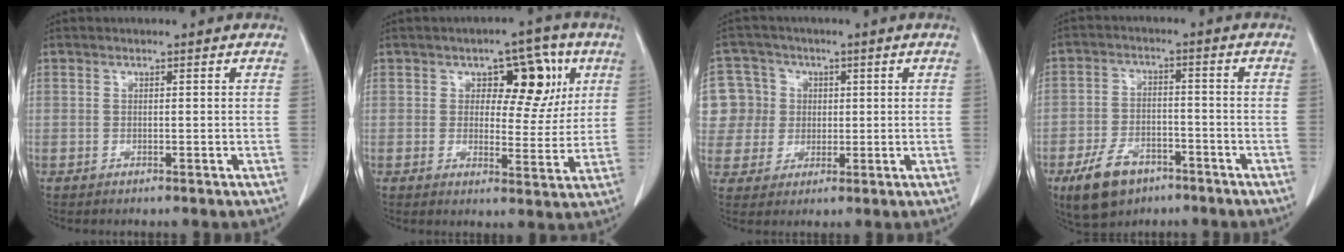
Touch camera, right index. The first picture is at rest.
{"total": 9.4, "force": [3.4, 5.1, 7.1], "torque": [-0.073, 0.021, 0.045]}
{"total": 11.1, "force": [2.2, 10.7, 1.6], "torque": [-0.058, 0.044, 0.057]}
{"total": 8.3, "force": [-5.2, 4.9, 4.3], "torque": [-0.087, 0.000, -0.085]}